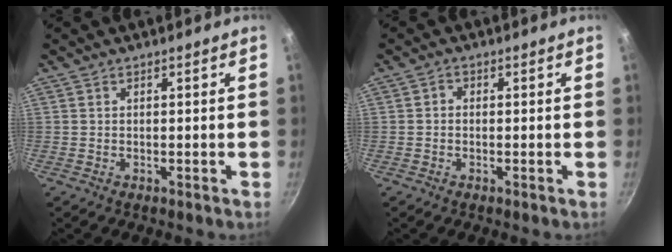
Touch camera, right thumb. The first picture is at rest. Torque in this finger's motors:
{"motor_torque": [-0.43, 0.22, 0.07, -0.02, -0.02]}